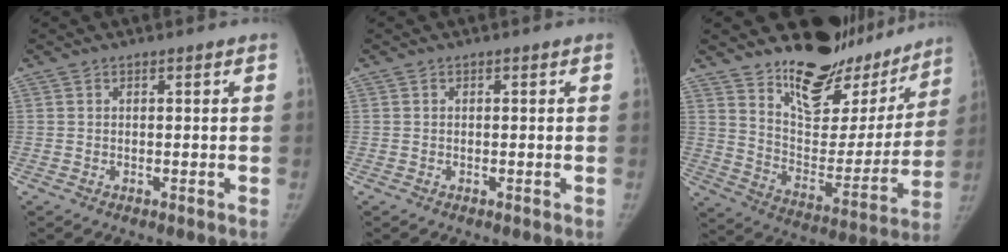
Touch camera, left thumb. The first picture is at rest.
{"total": 0.0}
{"total": 24.3, "force": [19.8, 10.6, 9.3], "torque": [-0.083, -0.132, 0.294]}